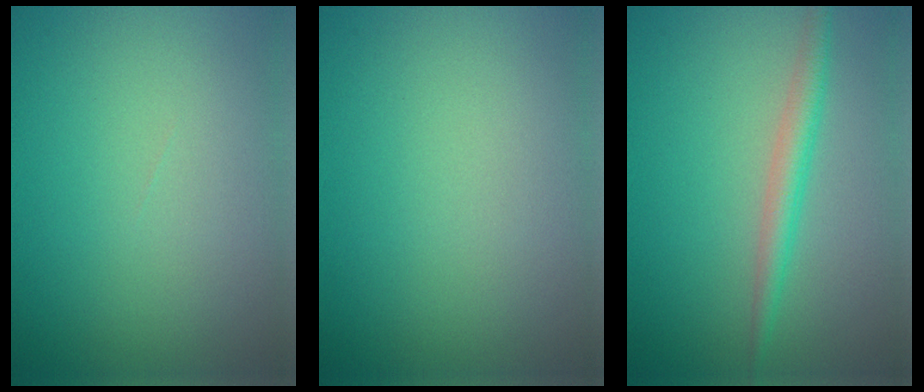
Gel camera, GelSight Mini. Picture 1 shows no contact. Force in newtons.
{"total": 0.0}
{"total": 2.3, "press": 2.3, "slide": 0.1}